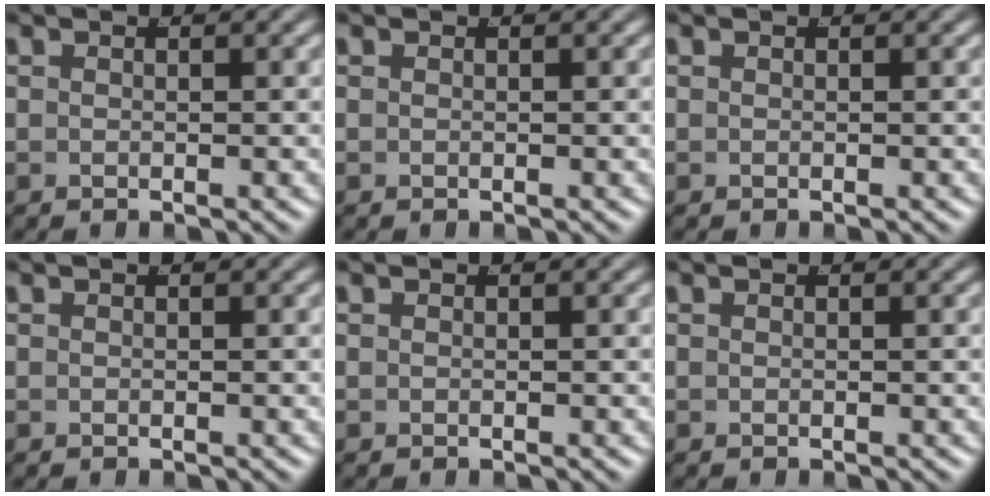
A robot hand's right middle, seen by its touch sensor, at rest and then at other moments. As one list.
[{"total": 0.0}, {"total": 0.0}, {"total": 0.0}, {"total": 0.0}, {"total": 0.0}]